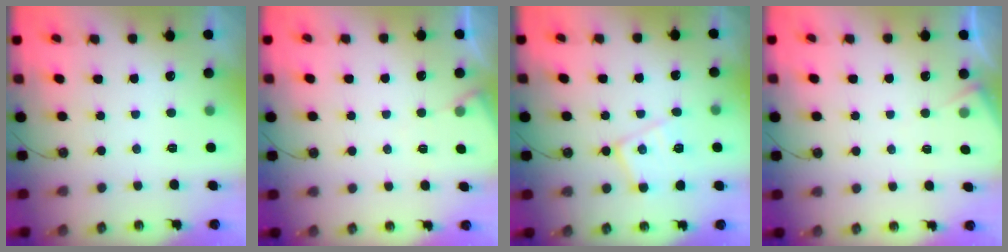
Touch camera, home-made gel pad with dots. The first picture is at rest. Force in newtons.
{"total": 4.0, "press": 3.9, "slide": 0.6}
{"total": 12.4, "press": 12.4, "slide": 0.8}
{"total": 4.0, "press": 3.9, "slide": 0.6}